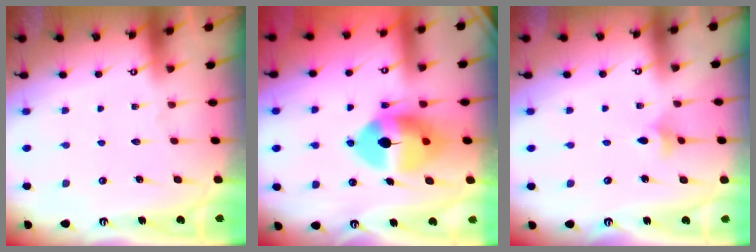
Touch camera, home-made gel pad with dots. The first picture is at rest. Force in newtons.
{"total": 13.7, "press": 13.5, "slide": 2.3}
{"total": 3.9, "press": 3.8, "slide": 0.8}